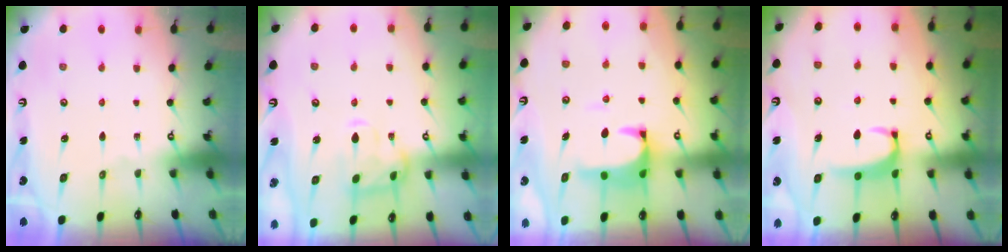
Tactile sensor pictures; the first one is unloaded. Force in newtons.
{"total": 2.6, "press": 2.5, "slide": 0.7}
{"total": 3.9, "press": 3.7, "slide": 1.0}
{"total": 2.2, "press": 2.1, "slide": 0.6}